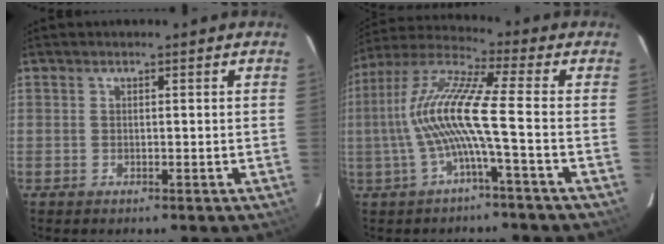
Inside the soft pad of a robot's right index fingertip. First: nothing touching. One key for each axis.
{"total": 12.0, "fx": -2.2, "fy": -0.5, "fz": 11.8, "tx": -0.236, "ty": 0.007, "tz": -0.041}